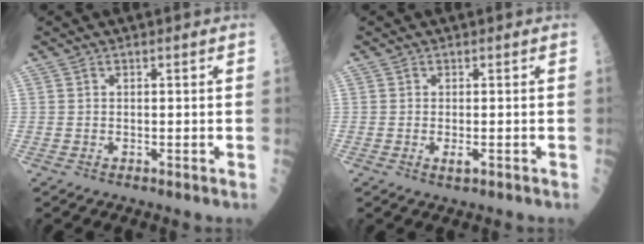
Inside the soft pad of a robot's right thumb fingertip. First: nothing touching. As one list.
[{"total": 1.5, "force": [-0.5, 0.4, 1.3], "torque": [-0.022, -0.003, -0.009]}]